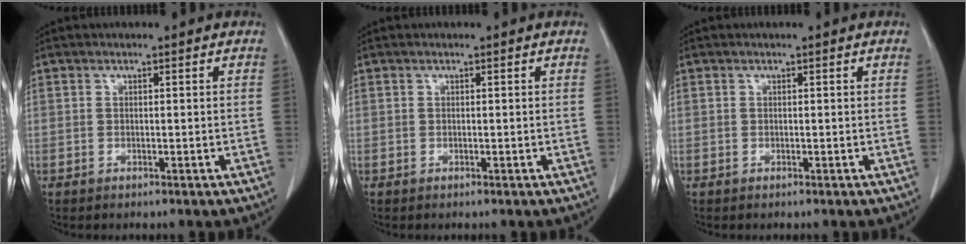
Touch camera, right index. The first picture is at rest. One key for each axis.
{"total": 0.0}
{"total": 0.0}